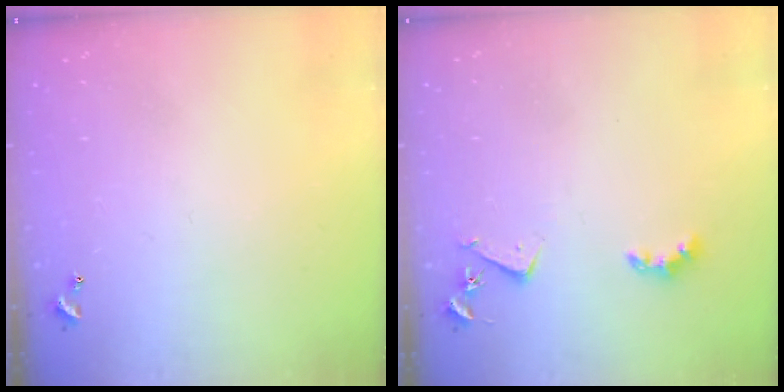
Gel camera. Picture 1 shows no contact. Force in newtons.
{"total": 3.1, "press": 3.0, "slide": 0.5}